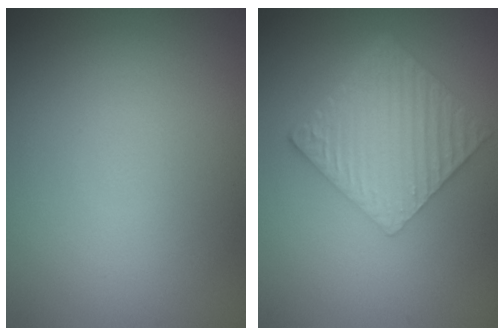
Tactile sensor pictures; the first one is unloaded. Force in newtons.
{"total": 6.4, "press": 4.3, "slide": 4.8}